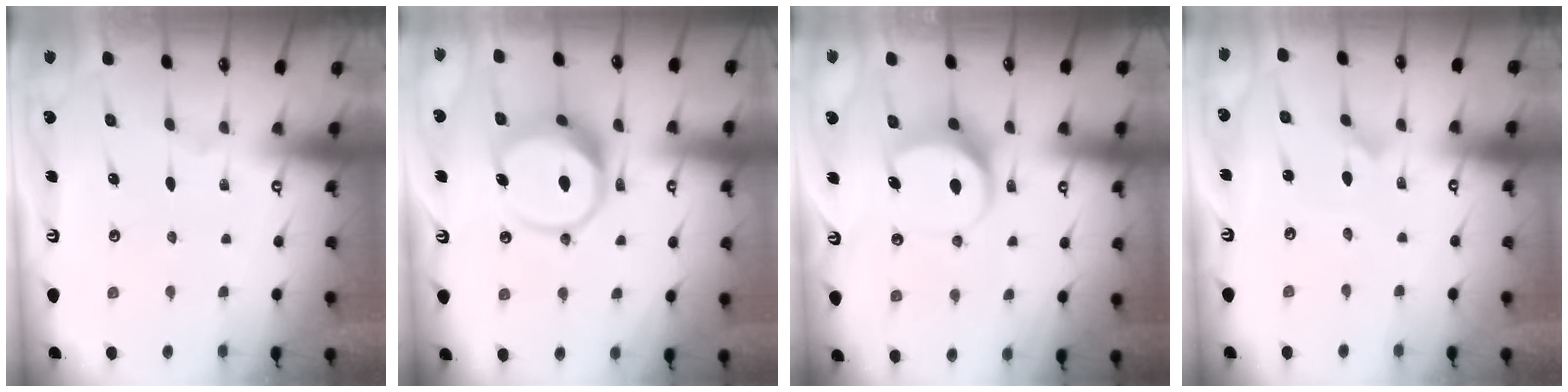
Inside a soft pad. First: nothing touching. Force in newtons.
{"total": 11.7, "press": 11.6, "slide": 1.2}
{"total": 7.9, "press": 7.9, "slide": 0.8}
{"total": 1.3, "press": 1.3, "slide": 0.1}